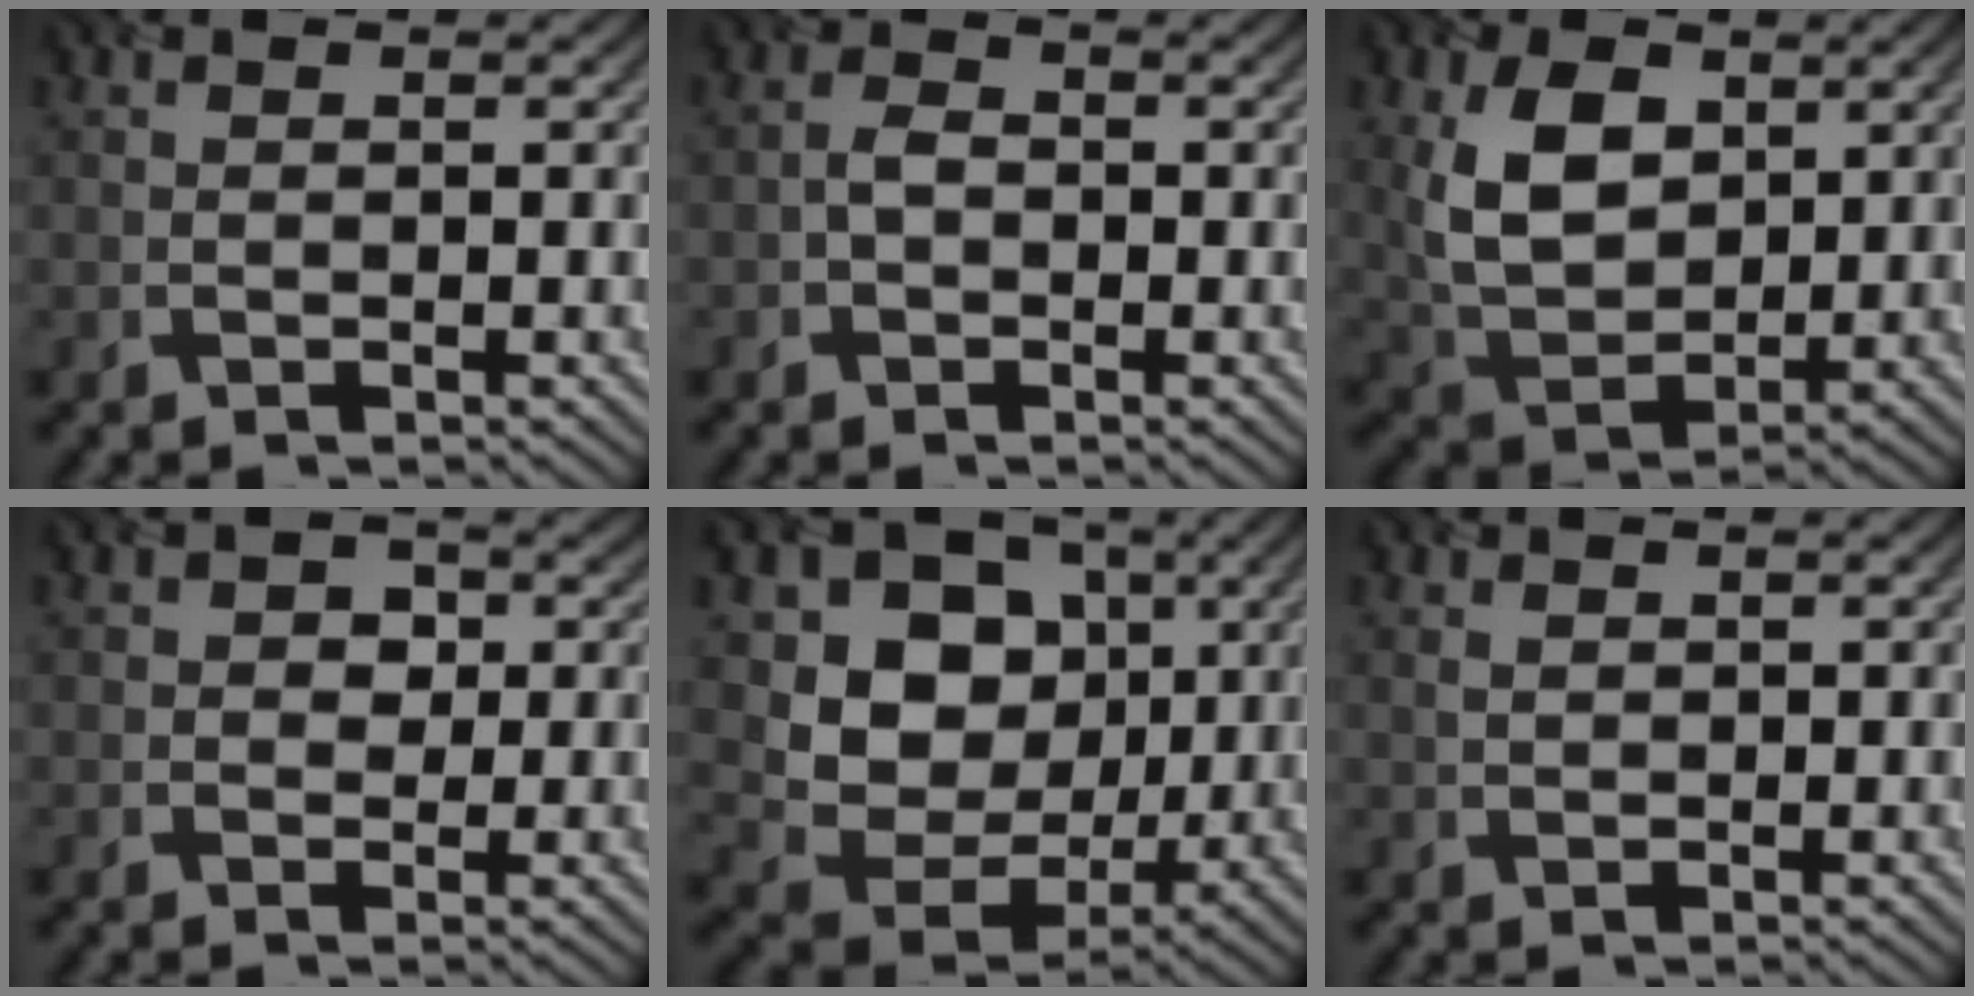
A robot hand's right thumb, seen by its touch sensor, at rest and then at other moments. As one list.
[{"total": 2.0, "force": [-0.5, 1.5, 1.2], "torque": [-0.027, 0.003, -0.015]}, {"total": 9.3, "force": [2.8, 6.1, 6.5], "torque": [-0.149, -0.003, 0.058]}, {"total": 2.7, "force": [0.7, 2.4, 1.2], "torque": [-0.017, -0.001, -0.001]}, {"total": 11.2, "force": [1.9, 9.5, 5.6], "torque": [-0.115, -0.014, 0.018]}, {"total": 1.2, "force": [0.6, 0.8, 0.6], "torque": [-0.017, -0.002, 0.014]}]